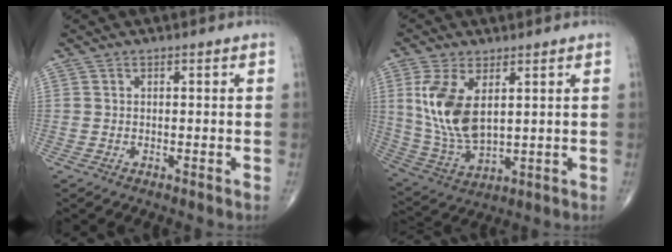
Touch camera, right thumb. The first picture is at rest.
{"total": 12.8, "force": [3.3, 6.6, 10.5], "torque": [-0.218, -0.015, 0.082]}